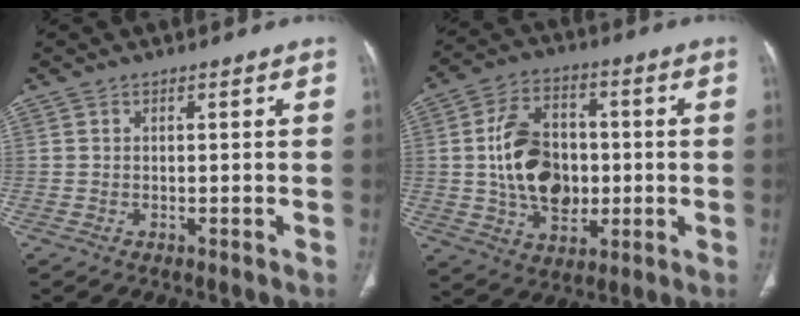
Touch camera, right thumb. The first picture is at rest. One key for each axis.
{"total": 15.8, "fx": -0.2, "fy": 11.1, "fz": 11.2, "tx": -0.168, "ty": 0.011, "tz": 0.002}